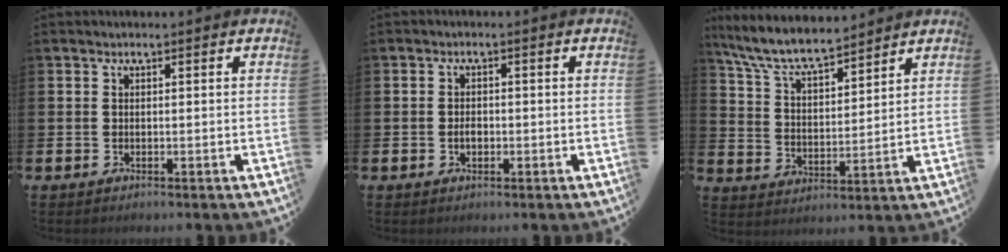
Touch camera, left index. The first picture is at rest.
{"total": 1.6, "force": [-0.4, 1.0, 1.1], "torque": [-0.017, 0.004, -0.009]}
{"total": 7.8, "force": [7.2, 1.3, 2.6], "torque": [-0.078, -0.044, 0.126]}